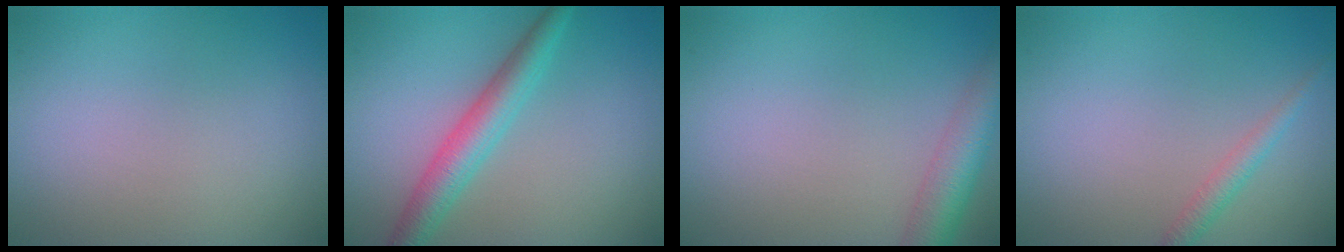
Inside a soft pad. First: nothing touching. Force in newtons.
{"total": 3.7, "press": 3.7, "slide": 0.1}
{"total": 4.0, "press": 4.0, "slide": 0.3}
{"total": 1.5, "press": 1.5, "slide": 0.1}